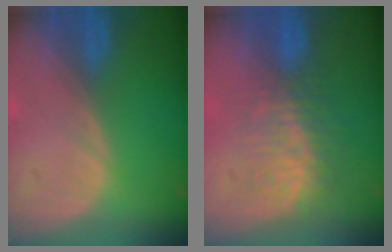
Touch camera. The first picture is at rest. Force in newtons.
{"total": 8.1, "press": 7.4, "slide": 3.2}